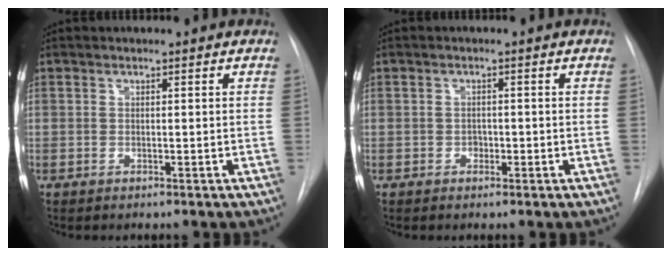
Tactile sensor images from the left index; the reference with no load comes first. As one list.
[{"total": 1.1, "force": [-0.4, 0.9, 0.5], "torque": [-0.006, 0.004, -0.006]}]